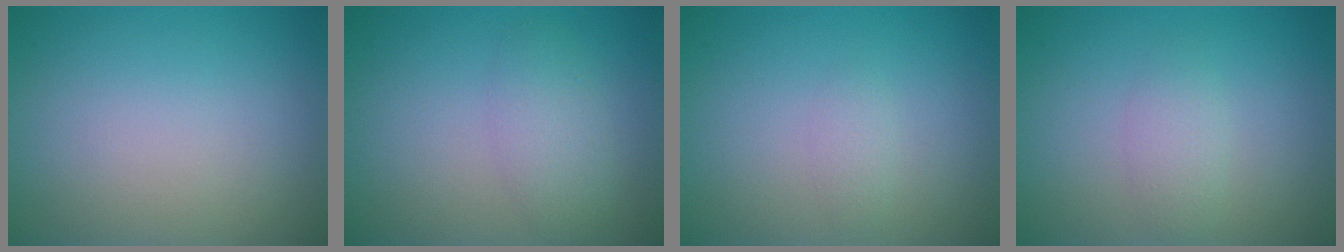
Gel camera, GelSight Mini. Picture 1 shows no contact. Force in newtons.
{"total": 2.5, "press": 2.5, "slide": 0.1}
{"total": 0.8, "press": 0.8, "slide": 0.1}
{"total": 1.5, "press": 1.5, "slide": 0.0}